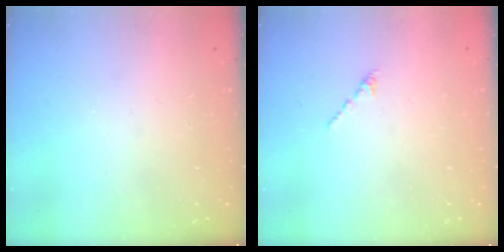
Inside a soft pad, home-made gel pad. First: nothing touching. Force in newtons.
{"total": 0.6, "press": 0.5, "slide": 0.3}